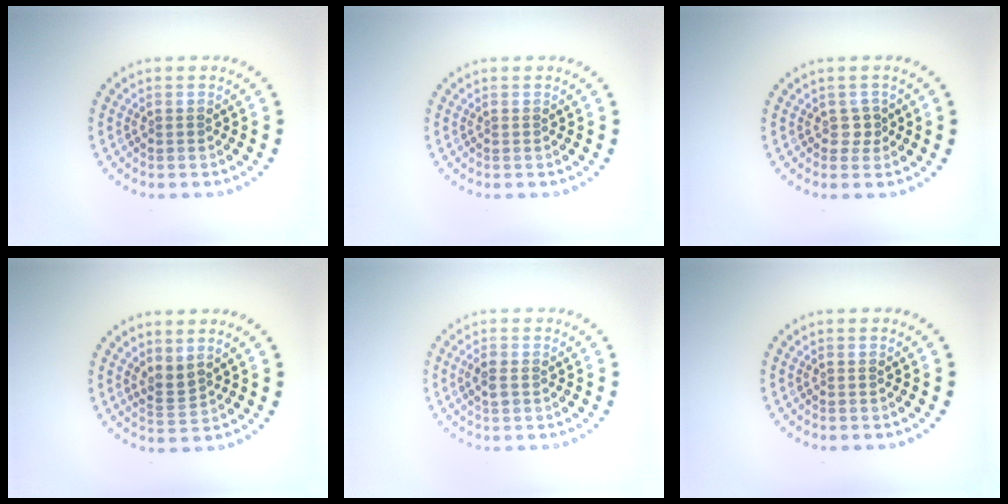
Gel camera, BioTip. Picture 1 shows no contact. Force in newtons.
{"total": 0.0}
{"total": 1.2, "press": 1.0, "slide": 0.6}
{"total": 1.9, "press": 1.3, "slide": 1.3}
{"total": 1.4, "press": 1.4, "slide": 0.3}
{"total": 0.0}